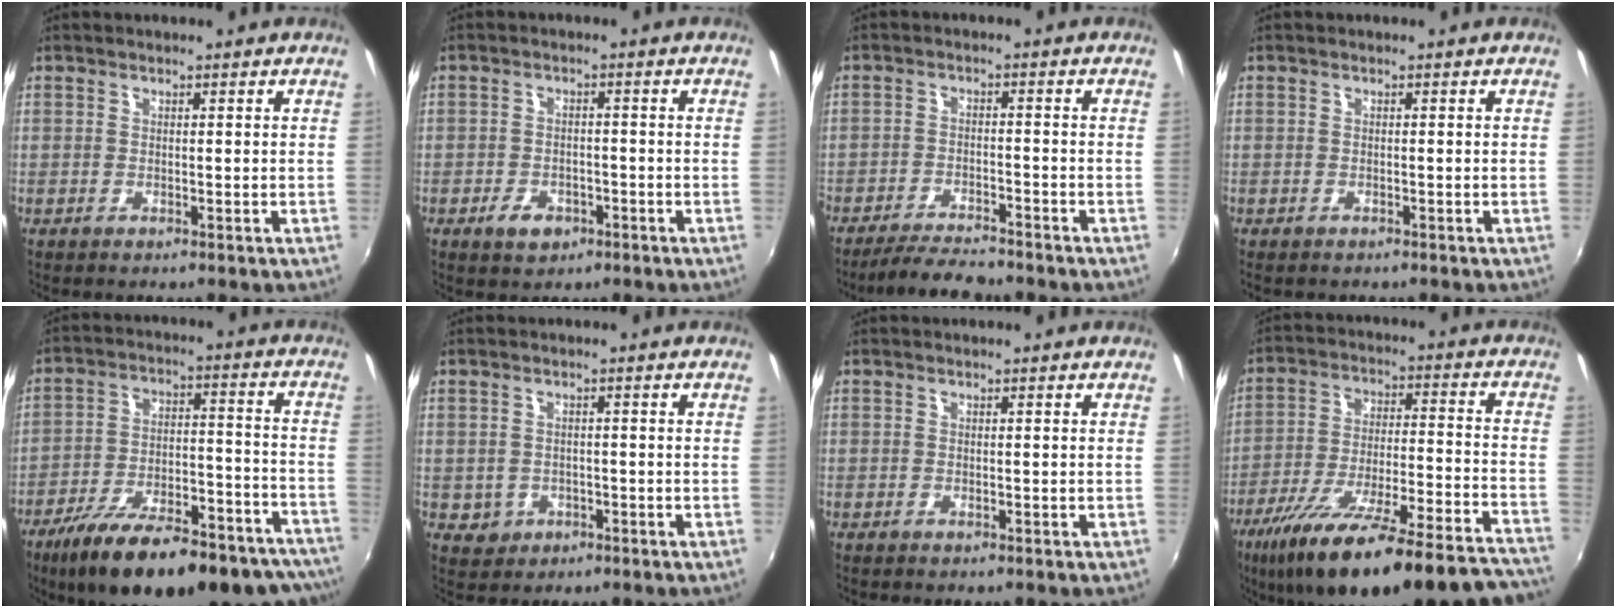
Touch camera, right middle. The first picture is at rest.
{"total": 4.3, "force": [-2.4, 2.8, 2.2], "torque": [-0.054, 0.001, -0.035]}
{"total": 7.7, "force": [-7.0, 1.0, 3.0], "torque": [-0.077, -0.010, -0.115]}
{"total": 1.0, "force": [-0.9, 0.3, 0.4], "torque": [-0.011, -0.004, -0.013]}
{"total": 28.4, "force": [-22.2, 8.8, 15.3], "torque": [-0.248, -0.022, -0.302]}
{"total": 3.8, "force": [-1.0, 3.5, 1.1], "torque": [-0.032, 0.002, -0.006]}
{"total": 0.0}
{"total": 32.3, "force": [-27.2, 5.0, 16.6], "torque": [-0.256, -0.056, -0.388]}